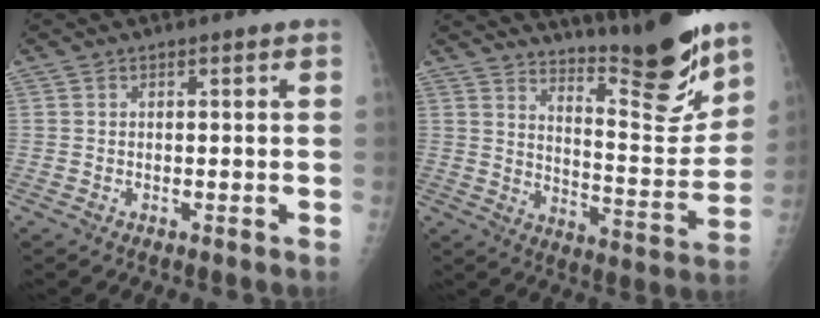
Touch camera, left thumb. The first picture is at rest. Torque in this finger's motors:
{"motor_torque": [0.44, 0.31, 0.01, -0.33, 0.04]}